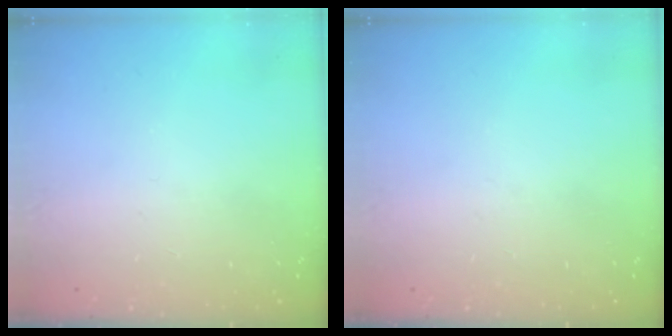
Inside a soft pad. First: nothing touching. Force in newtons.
{"total": 0.0}